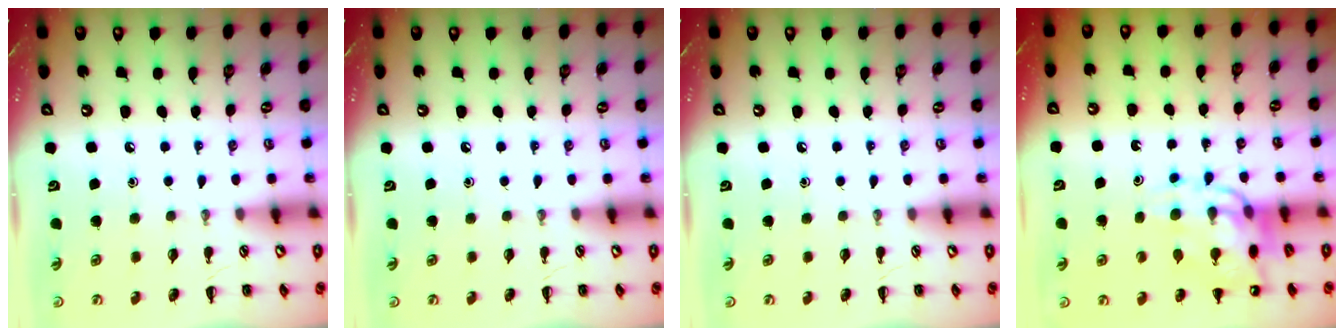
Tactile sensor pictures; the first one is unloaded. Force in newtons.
{"total": 0.0}
{"total": 0.0}
{"total": 12.6, "press": 12.1, "slide": 3.4}